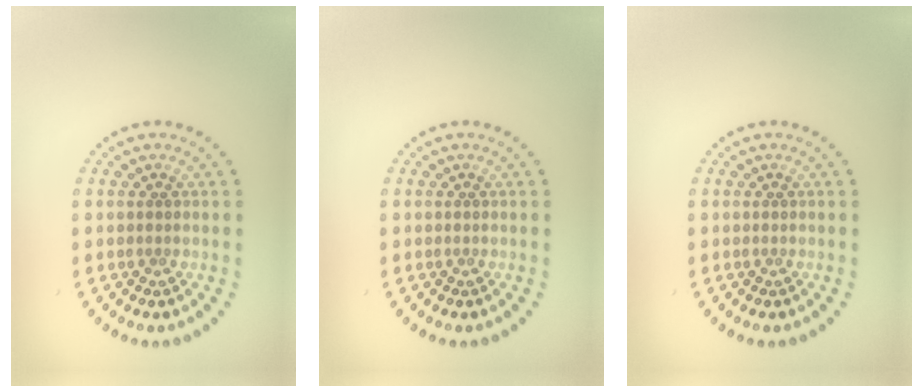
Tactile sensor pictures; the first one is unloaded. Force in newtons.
{"total": 0.0}
{"total": 0.0}